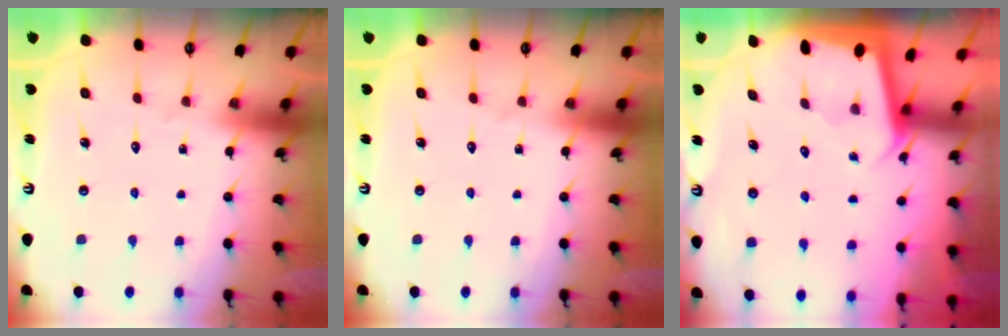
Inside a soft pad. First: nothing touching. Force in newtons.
{"total": 0.0}
{"total": 1.8, "press": 1.8, "slide": 0.1}